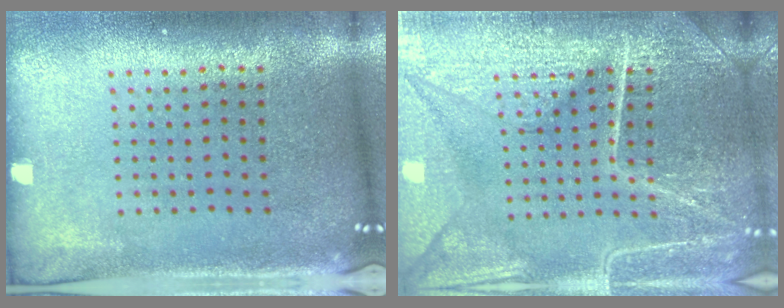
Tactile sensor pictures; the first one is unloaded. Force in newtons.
{"total": 7.0, "press": 6.9, "slide": 0.8}